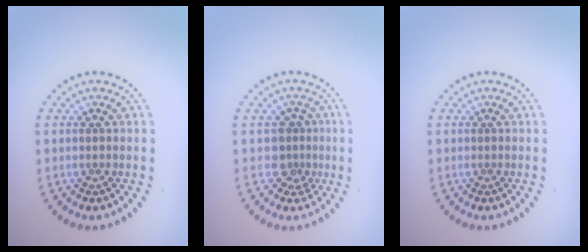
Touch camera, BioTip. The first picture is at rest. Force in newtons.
{"total": 2.5, "press": 1.9, "slide": 1.6}
{"total": 0.0}